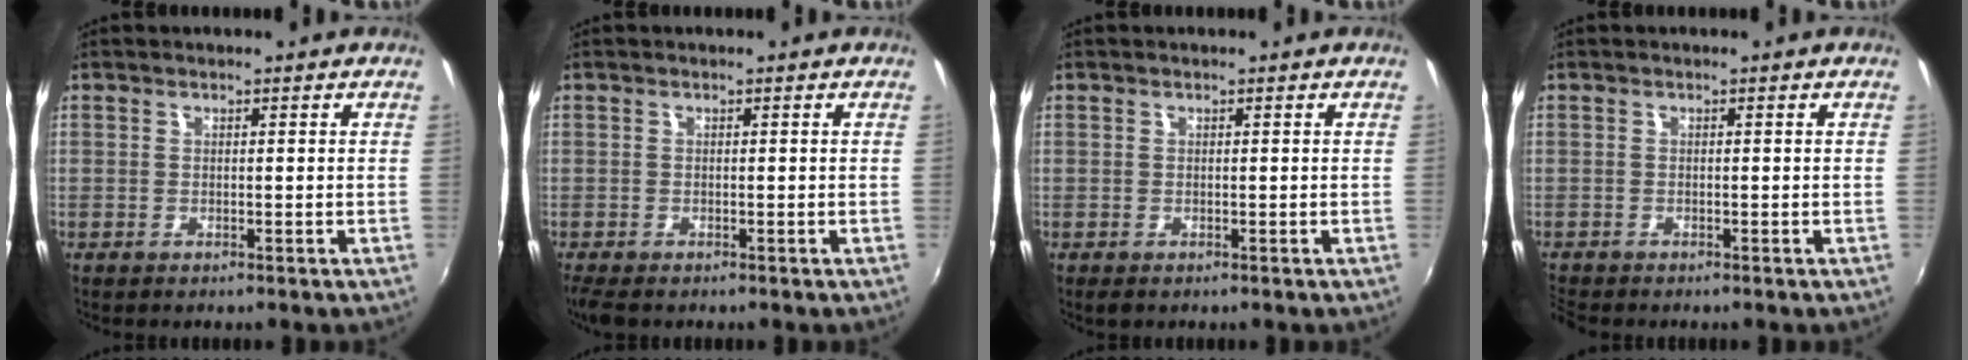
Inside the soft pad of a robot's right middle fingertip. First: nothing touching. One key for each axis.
{"total": 3.5, "fx": -2.6, "fy": 1.1, "fz": 2.1, "tx": -0.045, "ty": -0.021, "tz": -0.045}
{"total": 0.6, "fx": -0.3, "fy": 0.3, "fz": 0.3, "tx": -0.008, "ty": -0.004, "tz": -0.006}
{"total": 2.1, "fx": -2.0, "fy": 0.4, "fz": 0.6, "tx": -0.017, "ty": -0.016, "tz": -0.040}